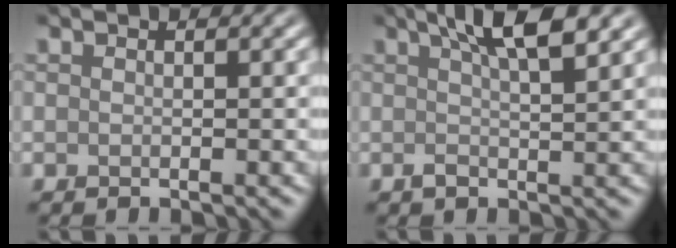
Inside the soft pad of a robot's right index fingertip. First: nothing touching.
{"total": 4.4, "force": [2.1, 1.1, 3.7], "torque": [-0.057, 0.008, 0.029]}